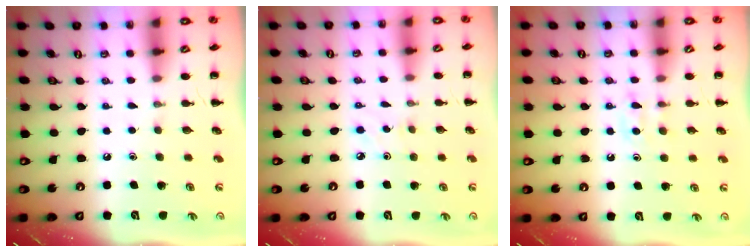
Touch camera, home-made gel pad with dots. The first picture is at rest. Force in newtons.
{"total": 2.1, "press": 2.0, "slide": 0.8}
{"total": 5.9, "press": 5.8, "slide": 1.4}